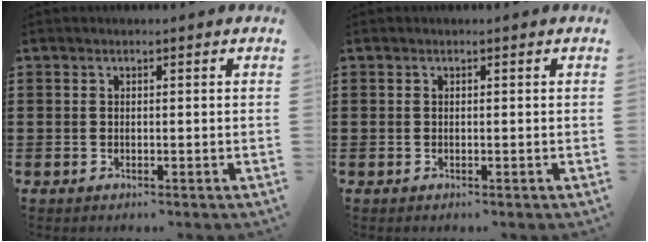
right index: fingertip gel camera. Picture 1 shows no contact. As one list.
[{"total": 0.0}]